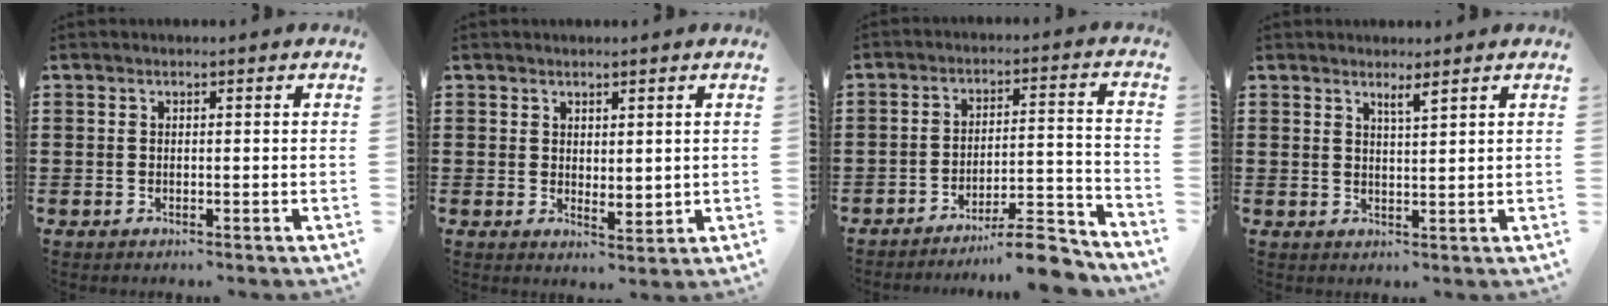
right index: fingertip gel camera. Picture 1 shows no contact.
{"total": 2.0, "force": [1.7, 0.8, 0.6], "torque": [-0.007, -0.001, 0.032]}
{"total": 8.7, "force": [-7.9, 0.6, 3.7], "torque": [-0.049, 0.015, -0.147]}
{"total": 1.9, "force": [1.6, 0.0, 1.1], "torque": [-0.023, -0.001, 0.028]}